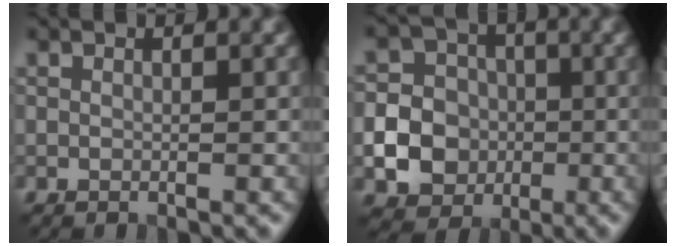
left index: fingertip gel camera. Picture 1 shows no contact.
{"total": 11.1, "force": [-2.5, 10.3, 3.1], "torque": [-0.073, -0.015, -0.060]}